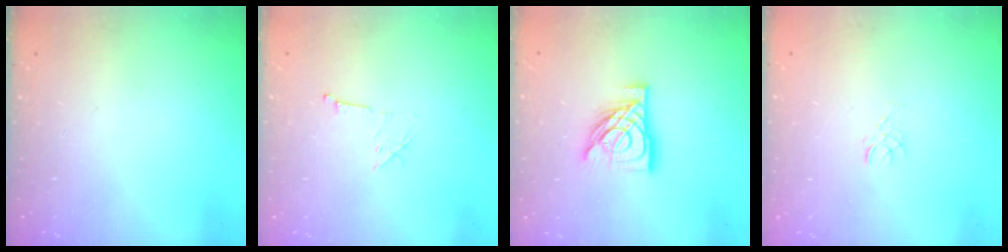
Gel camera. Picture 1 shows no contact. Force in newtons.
{"total": 6.0, "press": 6.0, "slide": 0.5}
{"total": 13.2, "press": 13.2, "slide": 1.1}
{"total": 3.5, "press": 3.5, "slide": 0.3}